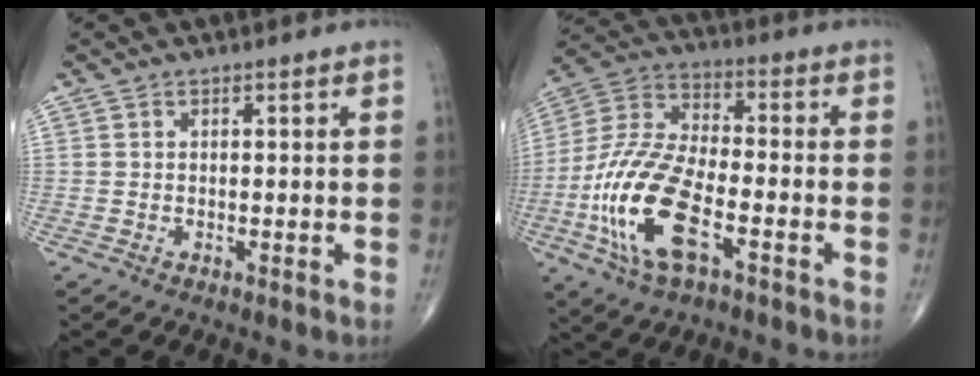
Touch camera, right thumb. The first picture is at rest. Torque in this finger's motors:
{"motor_torque": [0.06, 0.90, 1.62, -0.25, 0.19]}